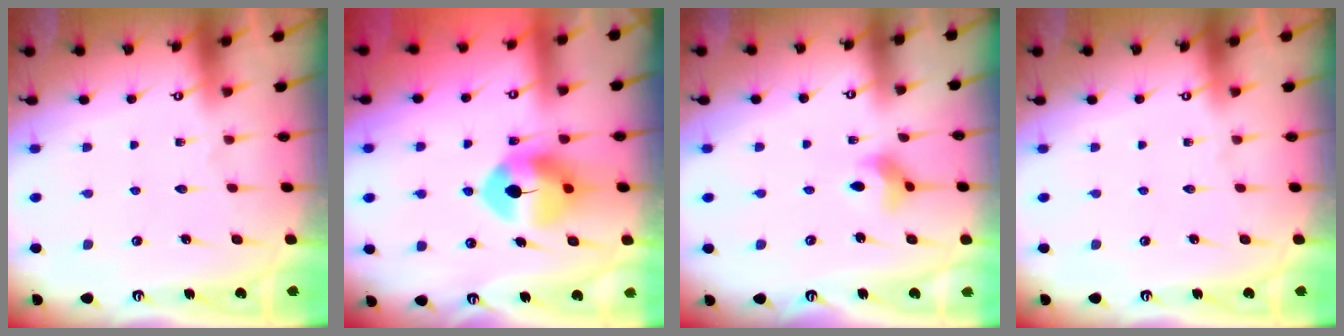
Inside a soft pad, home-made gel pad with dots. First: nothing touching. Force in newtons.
{"total": 8.5, "press": 8.4, "slide": 1.3}
{"total": 4.5, "press": 4.4, "slide": 0.6}
{"total": 0.0}